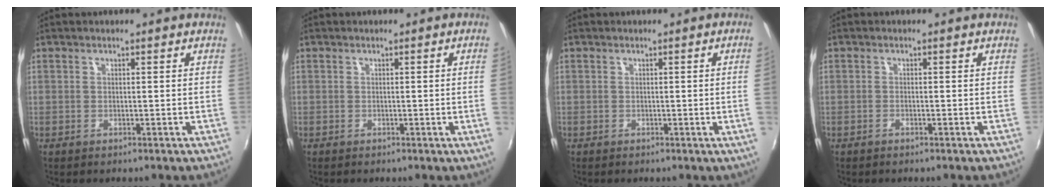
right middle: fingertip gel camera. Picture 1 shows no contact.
{"total": 2.3, "force": [0.1, -1.4, 1.8], "torque": [-0.019, -0.015, 0.004]}
{"total": 2.6, "force": [0.0, -1.5, 2.0], "torque": [-0.023, -0.014, 0.005]}
{"total": 0.7, "force": [-0.6, 0.1, 0.3], "torque": [-0.006, -0.001, -0.014]}